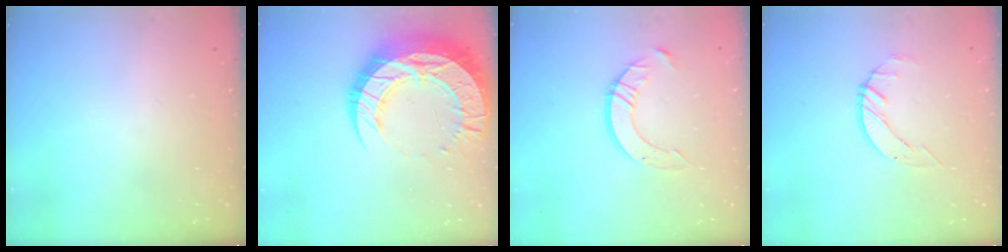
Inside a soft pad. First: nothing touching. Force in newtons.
{"total": 24.6, "press": 24.5, "slide": 2.1}
{"total": 9.6, "press": 9.5, "slide": 0.8}
{"total": 2.7, "press": 2.7, "slide": 0.3}